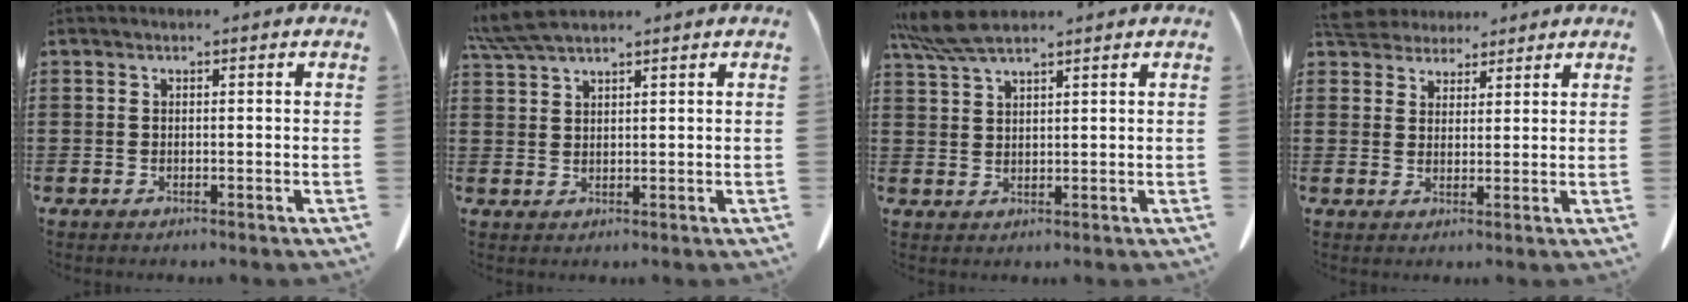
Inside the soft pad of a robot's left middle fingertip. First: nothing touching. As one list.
[{"total": 4.5, "force": [3.7, 0.4, 2.5], "torque": [-0.060, -0.004, 0.072]}, {"total": 5.6, "force": [4.5, 0.8, 3.3], "torque": [-0.077, -0.005, 0.085]}, {"total": 5.0, "force": [4.6, 1.6, 0.8], "torque": [-0.036, -0.008, 0.088]}]